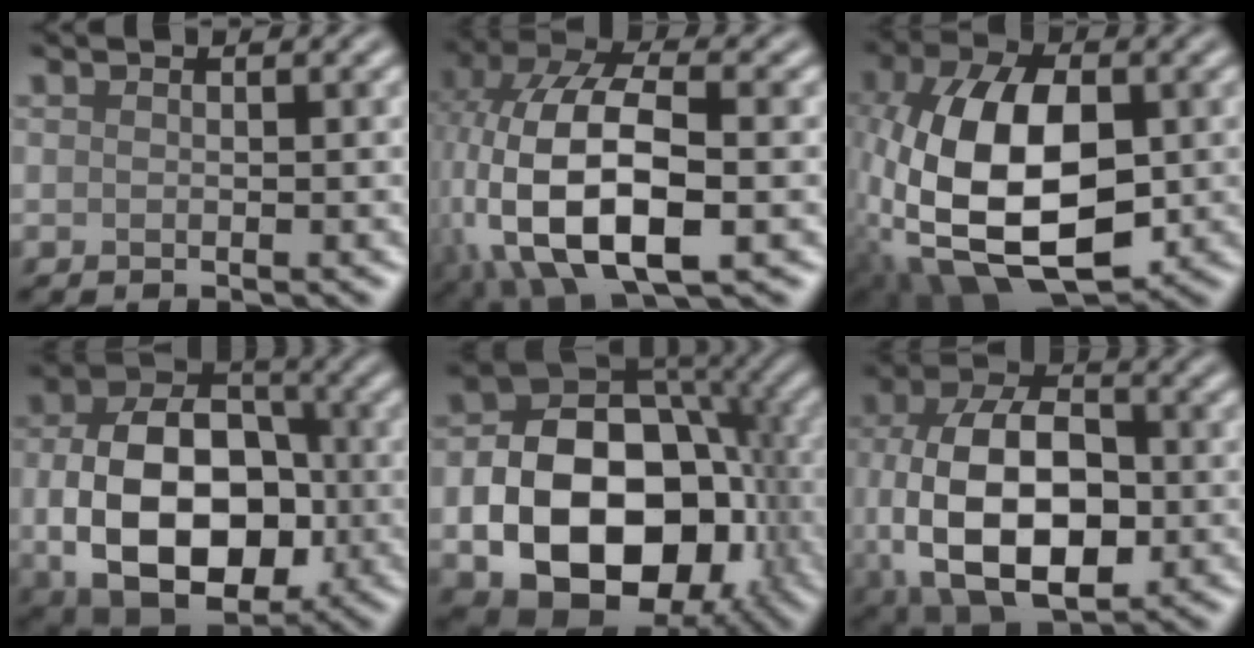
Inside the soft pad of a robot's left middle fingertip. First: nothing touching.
{"total": 13.9, "force": [-2.8, 7.1, 11.6], "torque": [-0.249, -0.009, -0.047]}
{"total": 13.5, "force": [-1.6, 7.7, 10.9], "torque": [-0.231, -0.007, -0.026]}
{"total": 13.3, "force": [-1.7, 9.2, 9.5], "torque": [-0.173, -0.025, -0.023]}
{"total": 15.4, "force": [-3.9, 10.6, 10.4], "torque": [-0.153, -0.025, -0.068]}
{"total": 13.2, "force": [-1.2, 8.2, 10.2], "torque": [-0.204, -0.017, -0.008]}